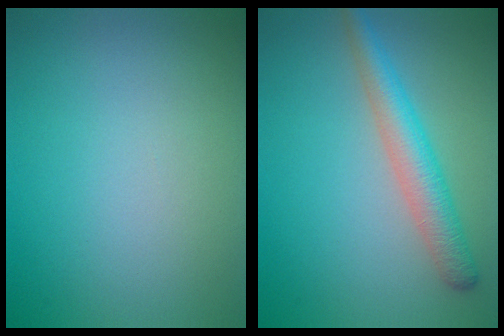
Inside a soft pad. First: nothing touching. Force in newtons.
{"total": 4.0, "press": 4.0, "slide": 0.1}